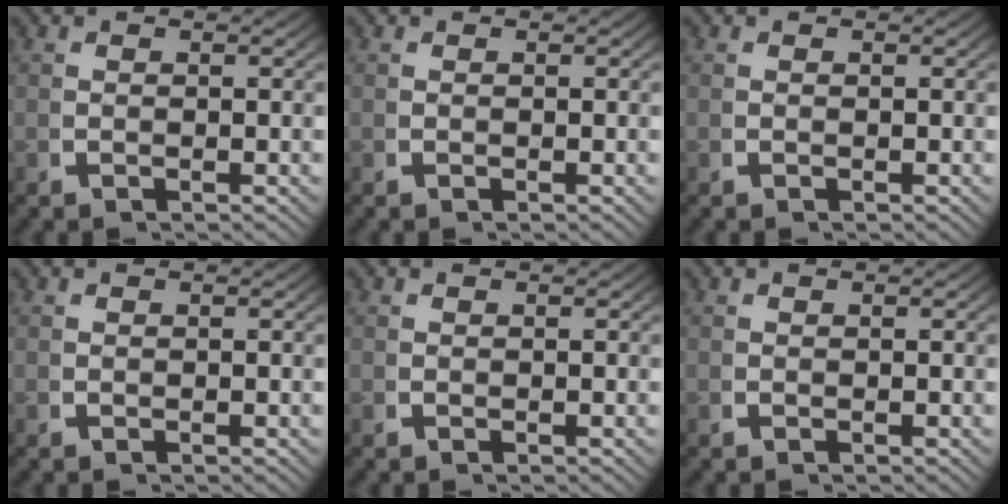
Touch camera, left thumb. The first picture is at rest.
{"total": 0.0}
{"total": 0.0}
{"total": 0.0}
{"total": 0.0}
{"total": 0.0}